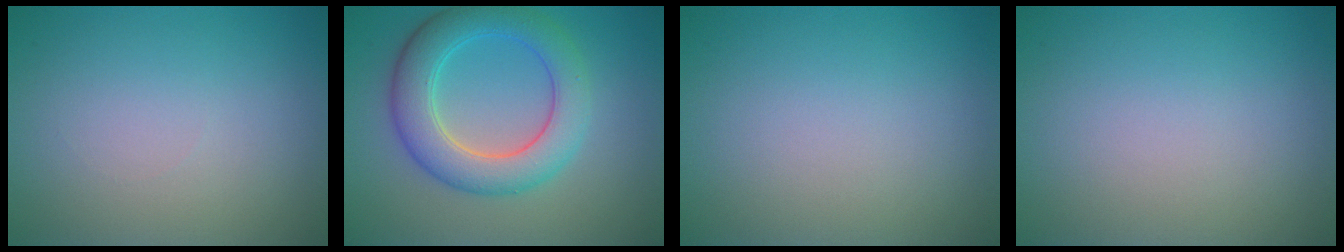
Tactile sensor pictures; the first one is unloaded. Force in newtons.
{"total": 6.3, "press": 6.3, "slide": 0.2}
{"total": 0.0}
{"total": 0.0}